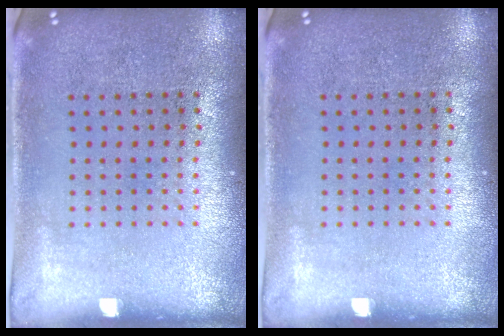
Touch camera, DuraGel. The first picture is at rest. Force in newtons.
{"total": 0.0}